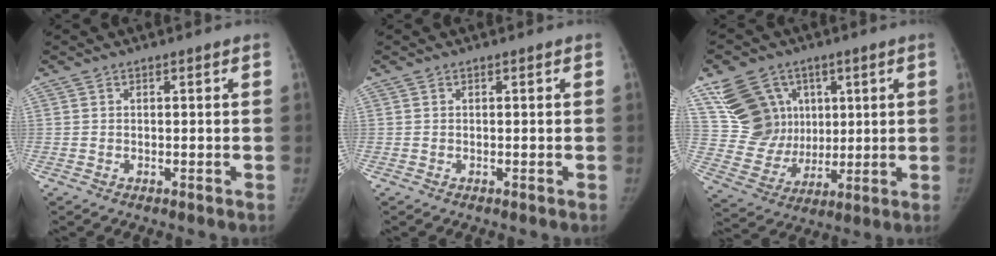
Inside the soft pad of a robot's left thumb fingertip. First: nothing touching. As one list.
[{"total": 0.0}, {"total": 15.7, "force": [6.8, 12.6, 6.5], "torque": [-0.088, -0.010, 0.143]}]